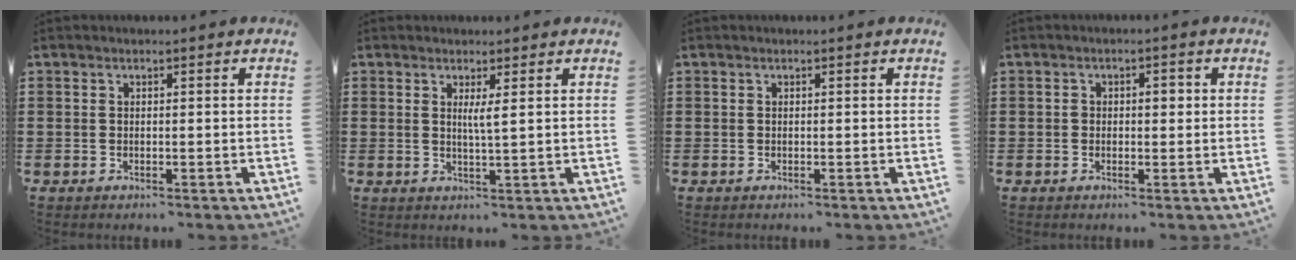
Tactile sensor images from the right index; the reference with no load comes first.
{"total": 2.2, "force": [0.7, -0.3, 2.0], "torque": [-0.041, -0.005, 0.010]}
{"total": 0.0}
{"total": 1.8, "force": [0.0, 1.1, 1.4], "torque": [-0.029, 0.008, -0.003]}